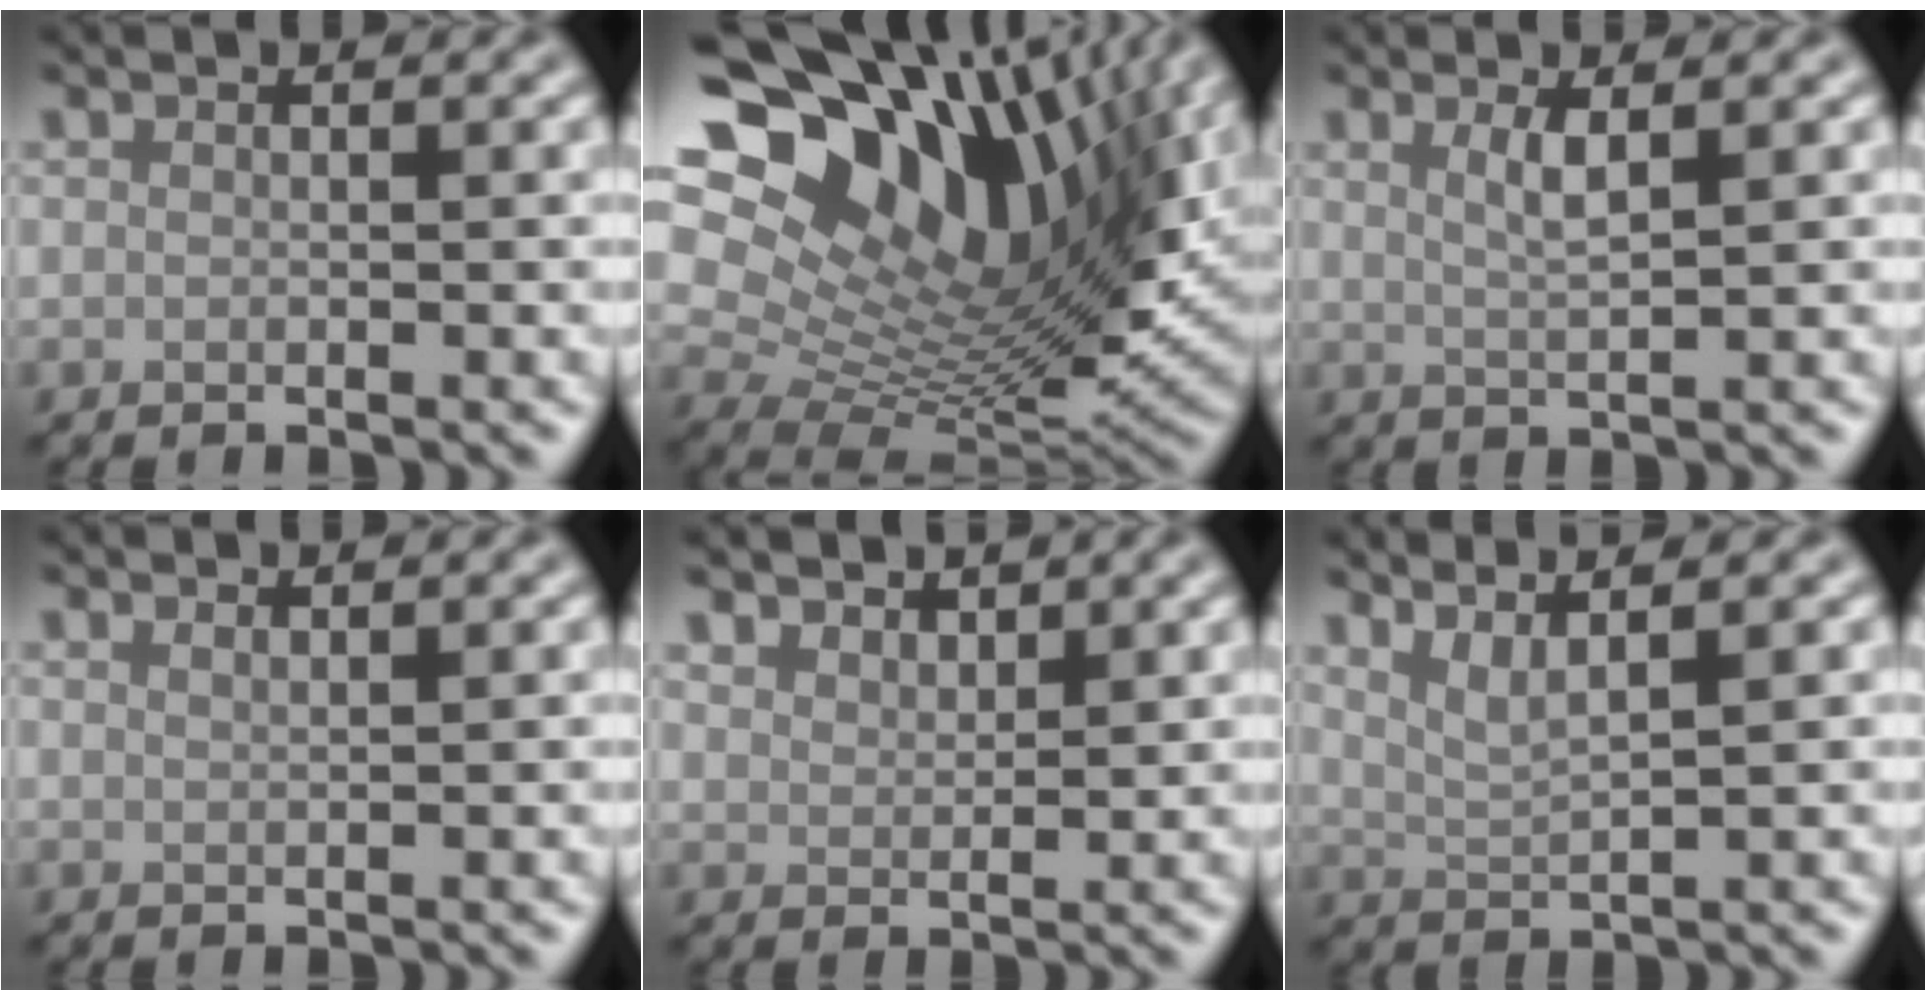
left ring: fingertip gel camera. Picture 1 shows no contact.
{"total": 18.1, "force": [6.5, 10.5, 13.2], "torque": [-0.227, 0.025, 0.116]}
{"total": 1.8, "force": [0.1, 0.5, 1.7], "torque": [-0.029, -0.006, -0.003]}
{"total": 0.5, "force": [0.4, 0.1, 0.3], "torque": [-0.008, -0.005, -0.004]}
{"total": 2.6, "force": [2.3, 0.9, 0.6], "torque": [-0.022, -0.002, 0.035]}
{"total": 2.8, "force": [1.9, 0.5, 2.1], "torque": [-0.037, 0.002, 0.027]}